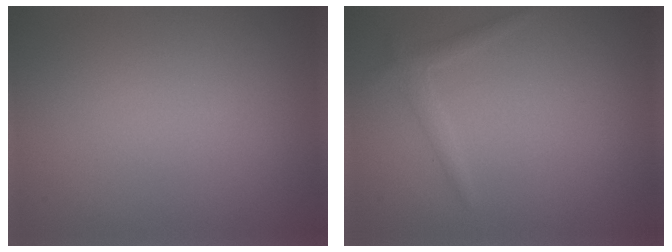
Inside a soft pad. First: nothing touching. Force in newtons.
{"total": 1.2, "press": 1.2, "slide": 0.1}